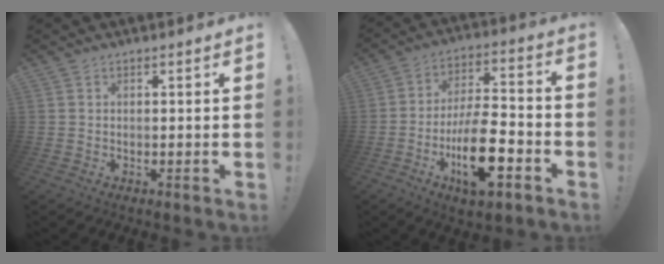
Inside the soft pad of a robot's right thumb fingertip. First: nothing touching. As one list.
[{"total": 18.4, "force": [-7.5, 7.9, 14.9], "torque": [-0.270, 0.039, -0.116]}]